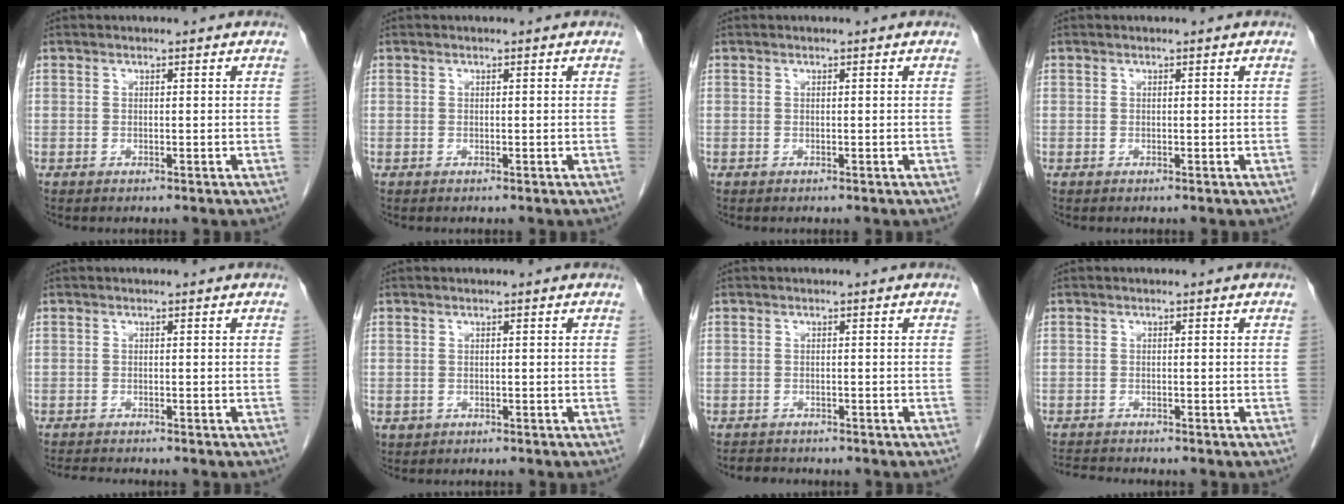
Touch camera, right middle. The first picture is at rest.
{"total": 0.0}
{"total": 0.0}
{"total": 0.0}
{"total": 2.4, "force": [-2.3, 0.0, 0.7], "torque": [-0.012, -0.009, -0.037]}
{"total": 1.0, "force": [-0.3, 0.9, 0.2], "torque": [-0.006, 0.003, 0.002]}
{"total": 2.2, "force": [-2.0, 0.9, 0.1], "torque": [-0.005, -0.004, -0.032]}
{"total": 2.7, "force": [-2.7, 0.0, 0.5], "torque": [-0.009, -0.013, -0.046]}